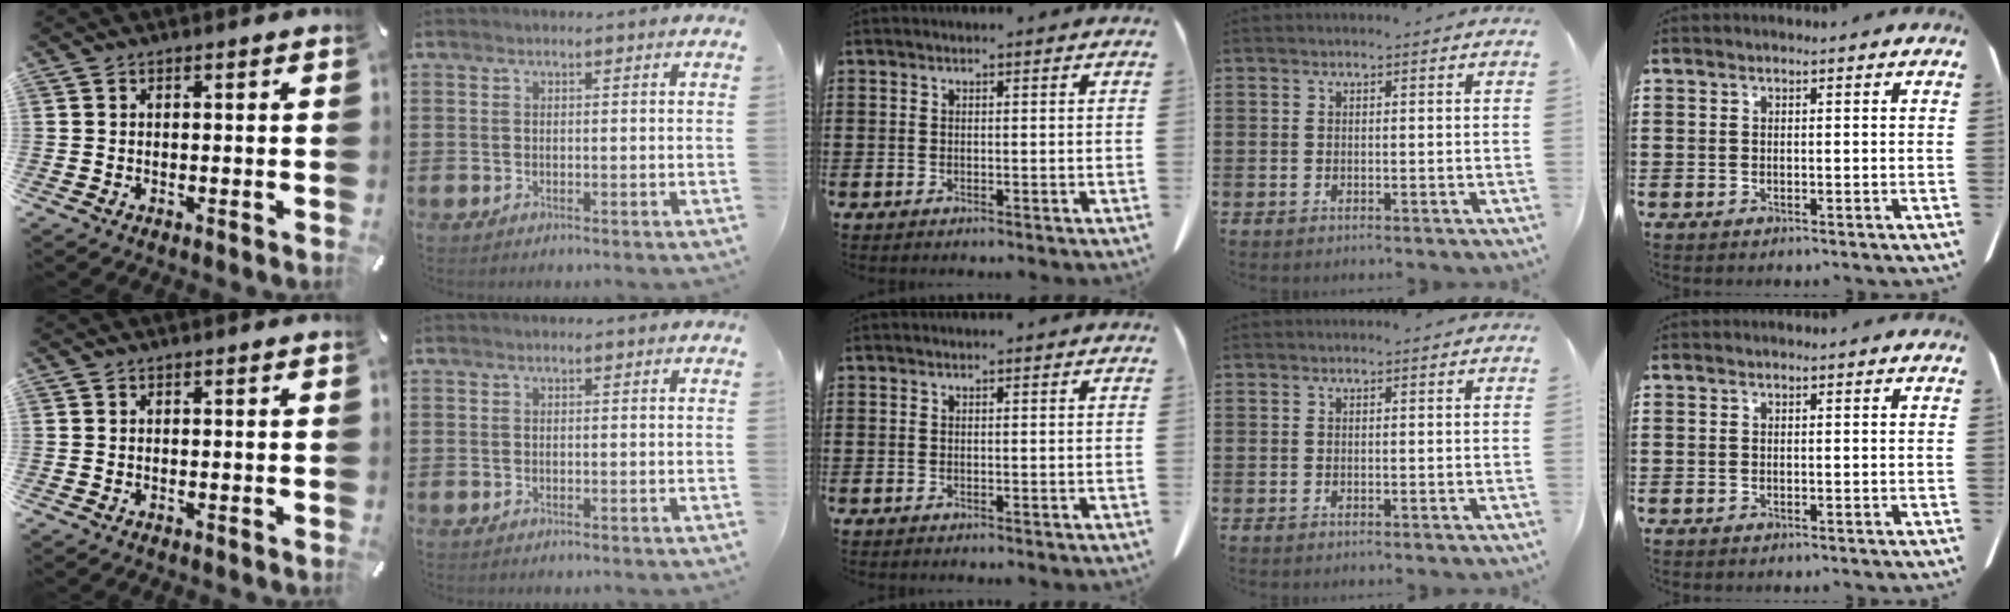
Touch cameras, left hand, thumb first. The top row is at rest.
{}